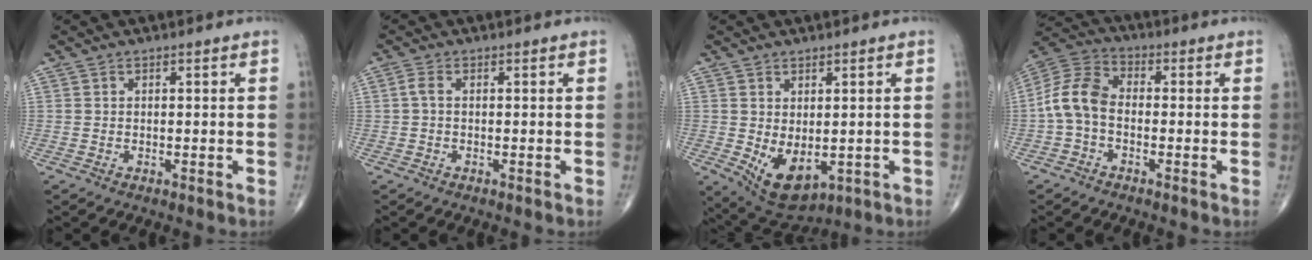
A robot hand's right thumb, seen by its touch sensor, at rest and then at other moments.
{"total": 1.5, "force": [0.0, 0.8, 1.3], "torque": [-0.030, 0.002, -0.004]}
{"total": 8.5, "force": [-1.2, 4.9, 6.8], "torque": [-0.099, -0.008, 0.005]}
{"total": 8.9, "force": [-1.5, 5.8, 6.5], "torque": [-0.128, 0.028, -0.045]}